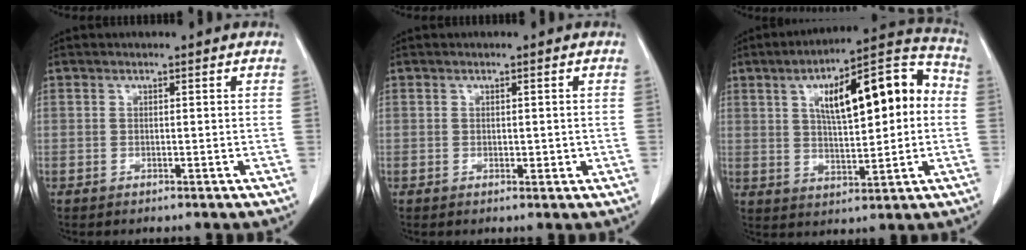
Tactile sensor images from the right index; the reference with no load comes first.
{"total": 1.3, "force": [0.1, 0.8, 1.0], "torque": [-0.006, 0.000, 0.008]}
{"total": 16.9, "force": [2.9, 5.0, 15.8], "torque": [-0.233, 0.043, 0.046]}